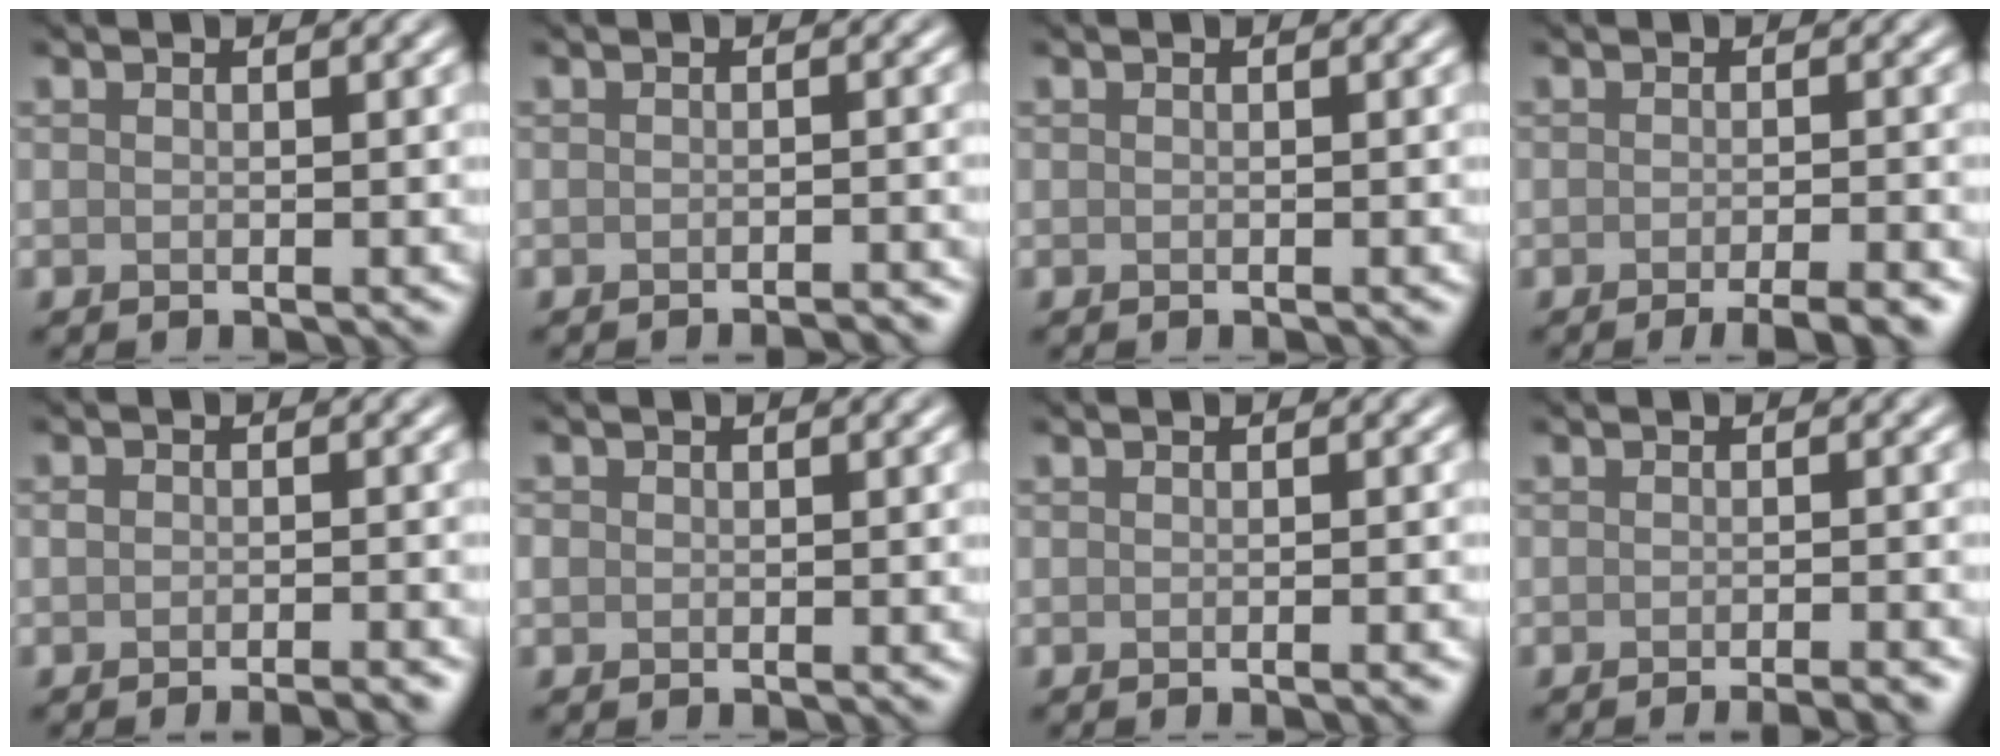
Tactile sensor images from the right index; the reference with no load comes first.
{"total": 1.8, "force": [-1.6, 0.3, 0.7], "torque": [0.005, 0.003, -0.020]}
{"total": 0.0}
{"total": 4.2, "force": [-2.8, 0.9, 3.1], "torque": [-0.034, 0.002, -0.038]}
{"total": 2.5, "force": [-2.0, 0.5, 1.5], "torque": [-0.017, -0.002, -0.032]}
{"total": 0.6, "force": [0.0, 0.6, 0.1], "torque": [-0.001, 0.000, -0.002]}
{"total": 1.5, "force": [-0.6, 0.3, 1.3], "torque": [-0.008, 0.000, -0.009]}
{"total": 3.5, "force": [-2.5, 0.8, 2.3], "torque": [-0.015, 0.009, -0.032]}